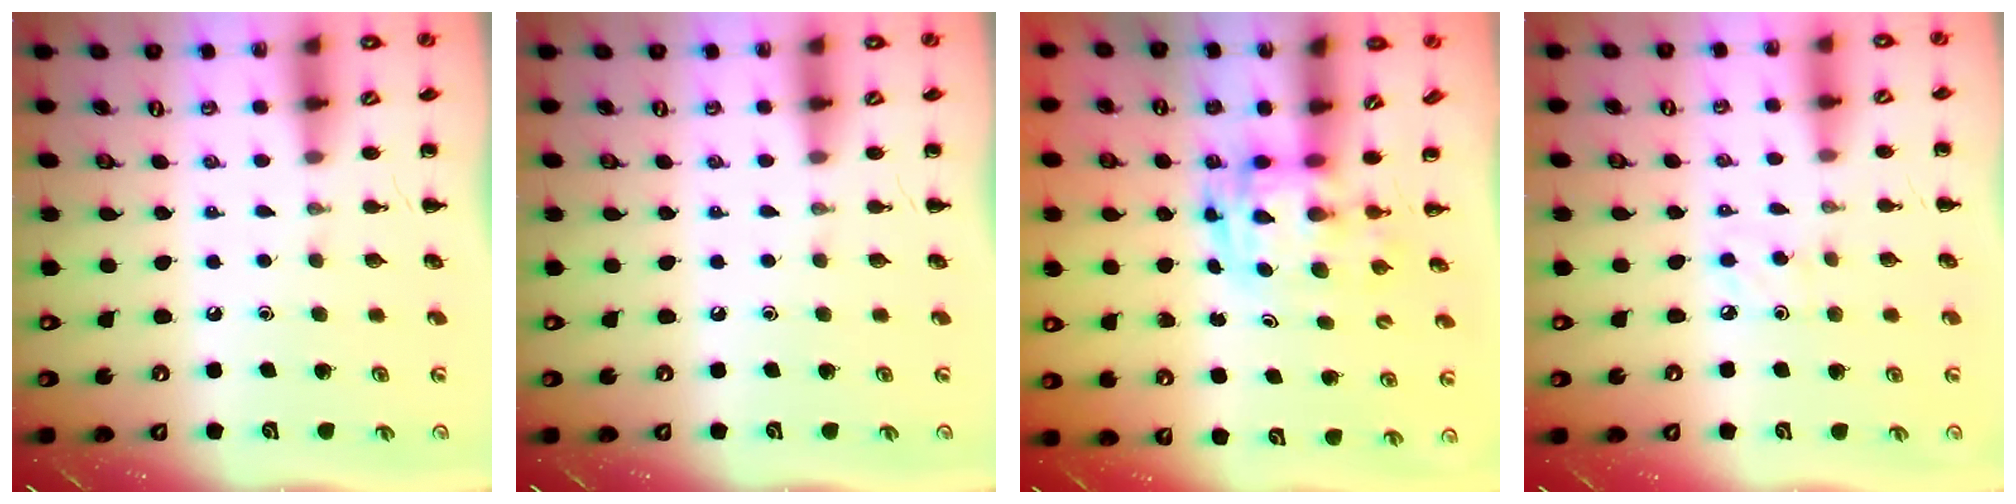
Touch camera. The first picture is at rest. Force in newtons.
{"total": 0.0}
{"total": 2.8, "press": 2.7, "slide": 0.6}
{"total": 4.0, "press": 3.8, "slide": 1.1}